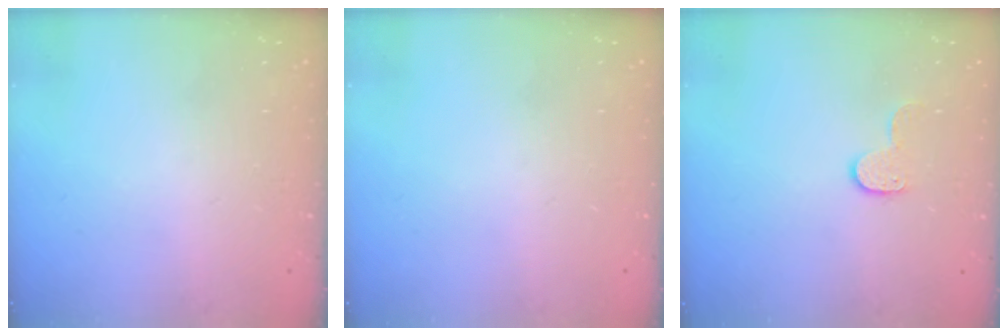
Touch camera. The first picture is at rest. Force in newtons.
{"total": 0.0}
{"total": 5.9, "press": 5.9, "slide": 0.5}